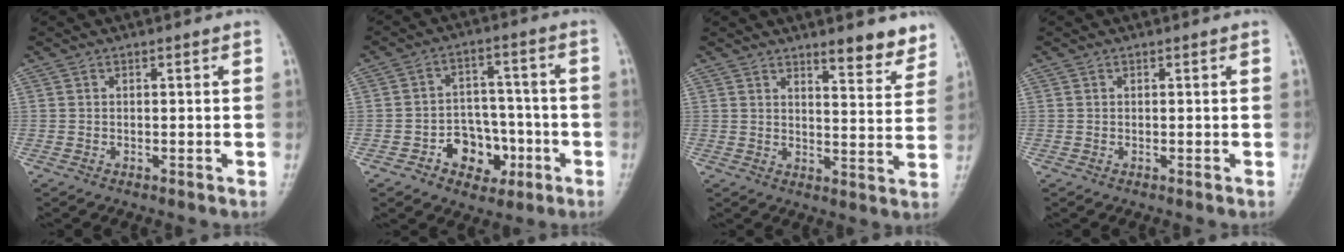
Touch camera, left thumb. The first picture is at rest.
{"total": 9.4, "force": [-3.9, 7.1, 4.7], "torque": [-0.029, 0.040, -0.060]}
{"total": 7.2, "force": [5.6, 1.9, 4.2], "torque": [-0.030, -0.040, 0.075]}
{"total": 0.0}